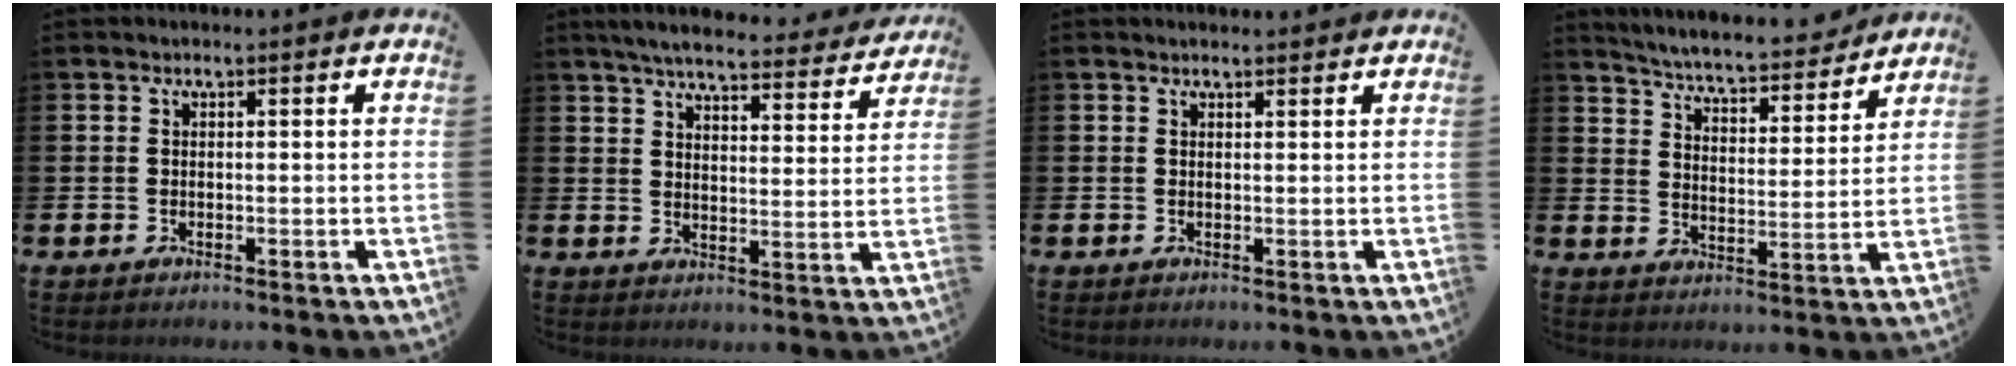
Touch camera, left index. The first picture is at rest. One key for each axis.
{"total": 5.7, "fx": 5.4, "fy": 0.6, "fz": 1.8, "tx": -0.046, "ty": -0.037, "tz": 0.089}
{"total": 0.6, "fx": 0.6, "fy": 0.2, "fz": 0.1, "tx": 0.004, "ty": 0.000, "tz": 0.009}
{"total": 4.0, "fx": 3.8, "fy": 0.9, "fz": 0.5, "tx": -0.040, "ty": -0.037, "tz": 0.059}